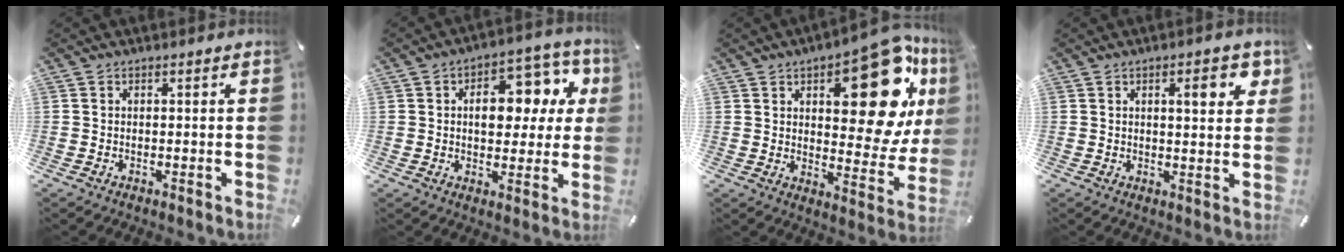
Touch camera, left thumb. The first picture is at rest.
{"total": 14.0, "force": [3.2, 8.7, 10.6], "torque": [-0.137, -0.011, 0.053]}
{"total": 25.4, "force": [10.9, 12.3, 19.4], "torque": [-0.228, -0.078, 0.172]}
{"total": 6.7, "force": [2.8, 2.2, 5.6], "torque": [-0.075, -0.010, 0.038]}